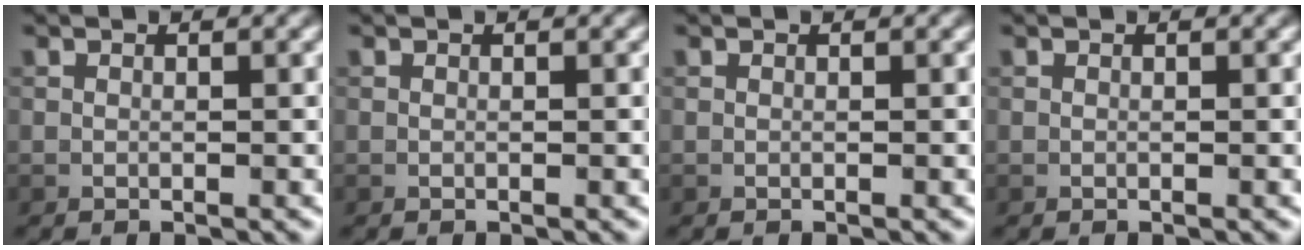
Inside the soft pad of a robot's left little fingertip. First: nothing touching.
{"total": 0.0}
{"total": 0.0}
{"total": 0.0}